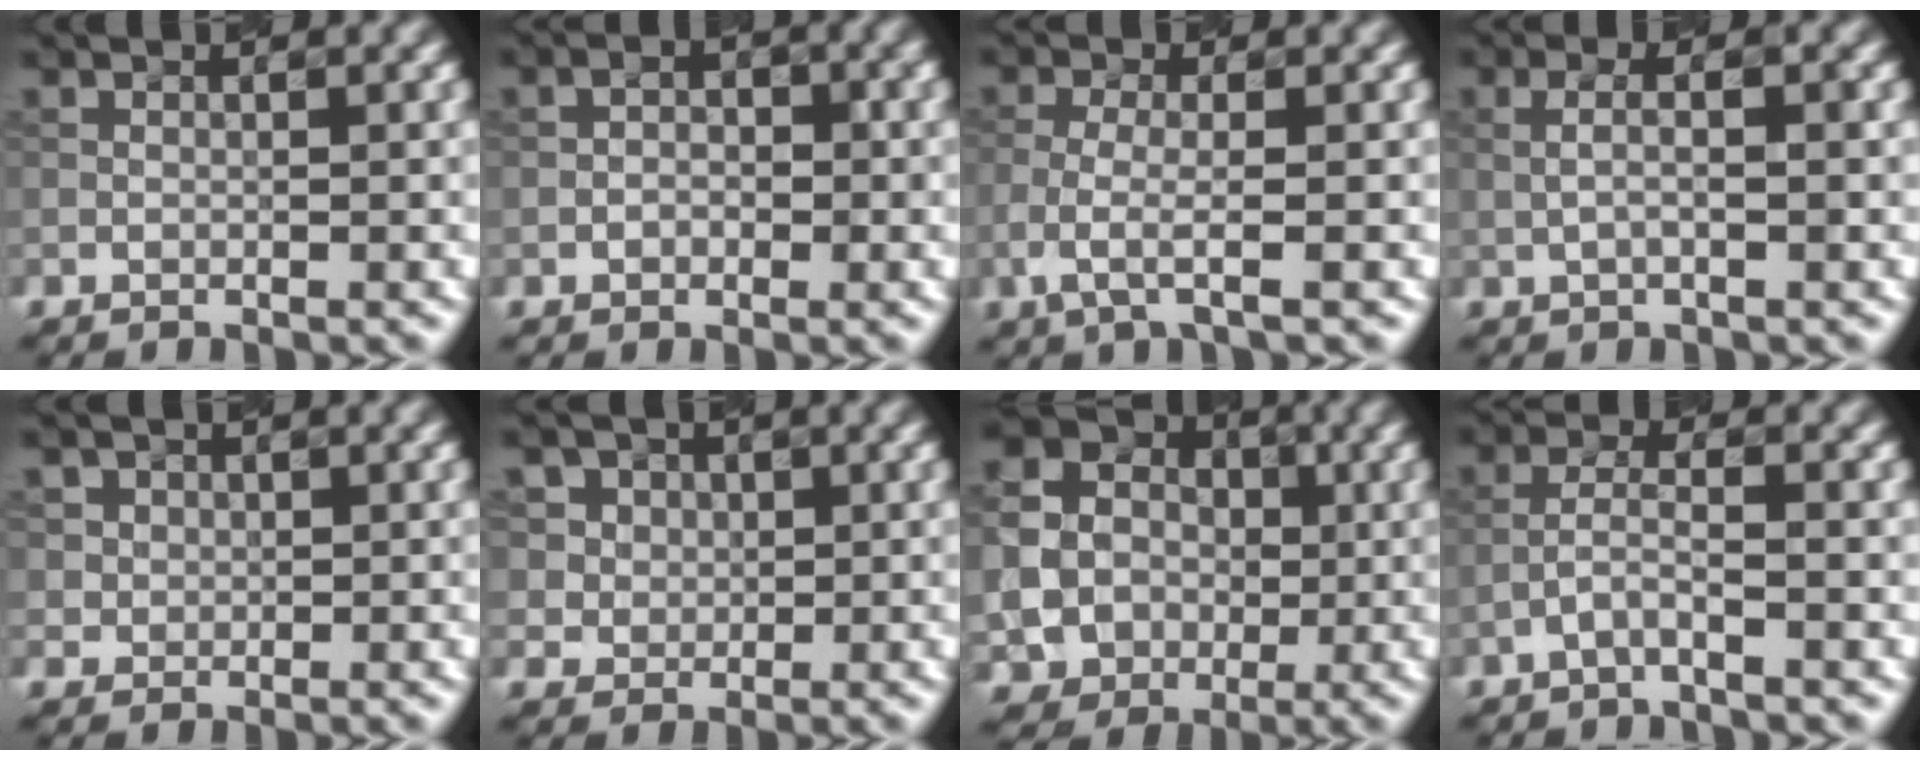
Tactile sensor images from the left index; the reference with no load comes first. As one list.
[{"total": 1.6, "force": [-0.5, 1.0, 1.2], "torque": [-0.014, 0.006, -0.011]}, {"total": 2.5, "force": [-1.2, 0.6, 2.1], "torque": [-0.054, 0.002, -0.023]}, {"total": 2.0, "force": [0.0, 0.4, 1.9], "torque": [-0.037, 0.003, 0.002]}, {"total": 2.6, "force": [1.2, 2.3, 0.3], "torque": [-0.014, 0.002, 0.025]}, {"total": 6.6, "force": [3.5, 5.3, 1.8], "torque": [-0.046, 0.016, 0.053]}, {"total": 11.2, "force": [-1.0, 10.6, 3.3], "torque": [-0.107, 0.004, -0.026]}, {"total": 1.9, "force": [-1.2, 0.3, 1.5], "torque": [-0.036, 0.013, -0.025]}]